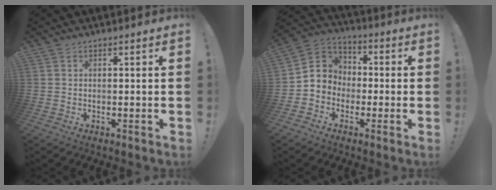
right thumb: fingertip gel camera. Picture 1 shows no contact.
{"total": 7.4, "force": [-2.1, 6.9, 1.3], "torque": [-0.021, 0.014, -0.030]}